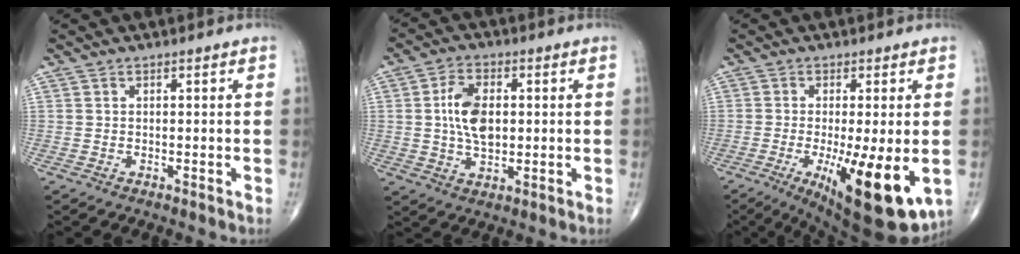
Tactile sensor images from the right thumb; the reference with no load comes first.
{"total": 8.8, "force": [0.8, 5.2, 7.1], "torque": [-0.124, 0.002, 0.015]}
{"total": 15.8, "force": [-4.2, 4.3, 14.6], "torque": [-0.205, -0.028, -0.048]}